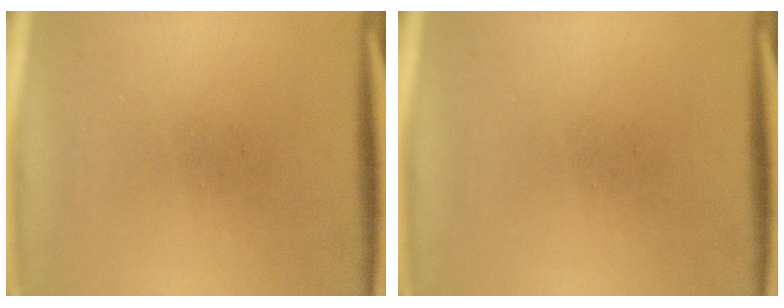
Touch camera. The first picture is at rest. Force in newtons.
{"total": 0.0}